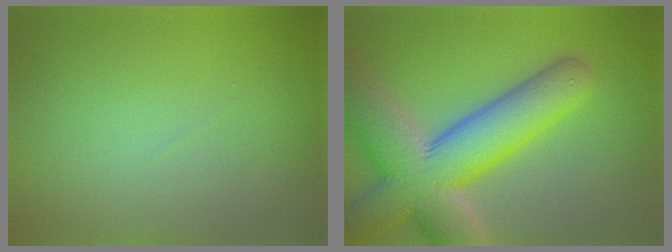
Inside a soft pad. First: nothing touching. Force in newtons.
{"total": 11.4, "press": 11.4, "slide": 1.1}